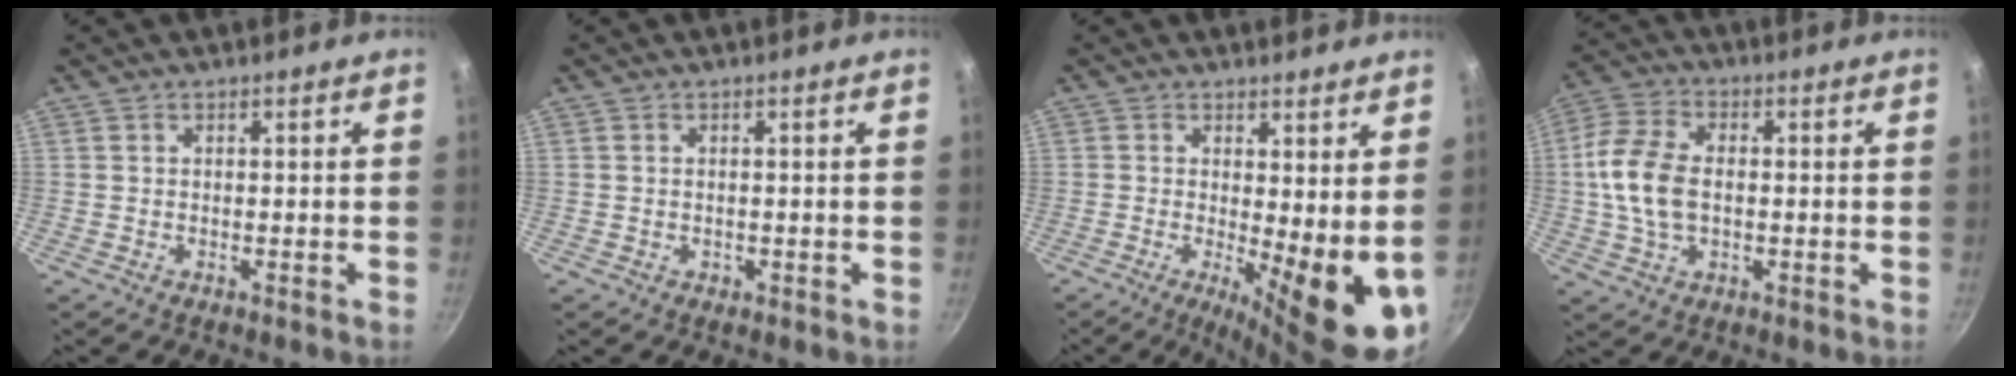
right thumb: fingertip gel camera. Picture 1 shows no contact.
{"total": 0.7, "force": [-0.1, 0.6, 0.4], "torque": [-0.001, 0.001, -0.002]}
{"total": 12.4, "force": [-0.2, 3.9, 11.8], "torque": [-0.134, -0.023, 0.004]}
{"total": 11.5, "force": [-0.2, 7.3, 8.8], "torque": [-0.172, 0.017, -0.012]}